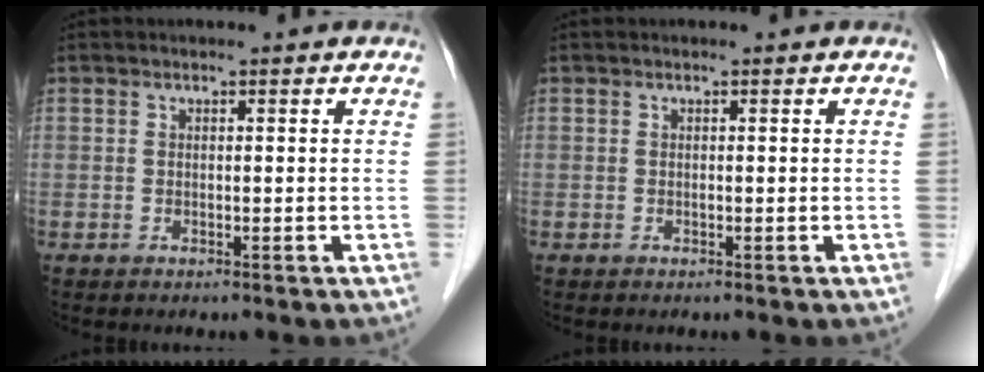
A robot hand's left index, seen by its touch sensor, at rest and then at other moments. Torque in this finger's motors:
{"motor_torque": [0.04, 0.05, -0.03, -0.01]}